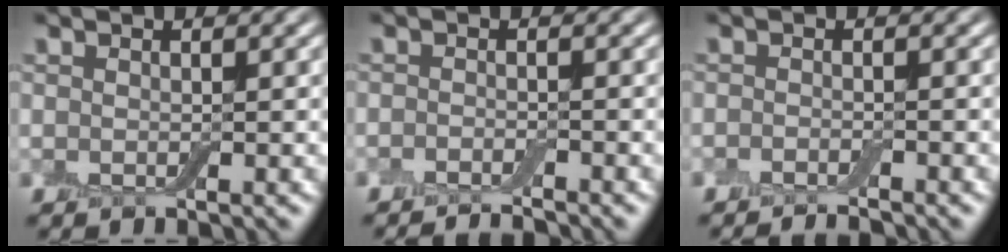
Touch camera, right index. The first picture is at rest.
{"total": 2.6, "force": [-2.4, 0.3, 1.0], "torque": [-0.010, 0.001, -0.039]}
{"total": 2.2, "force": [-2.0, 0.2, 0.9], "torque": [-0.009, 0.001, -0.032]}